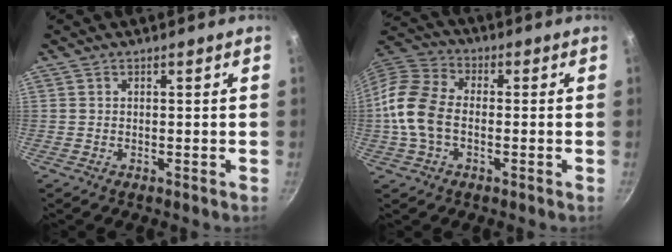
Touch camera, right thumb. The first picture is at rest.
{"total": 12.2, "force": [-1.6, 8.0, 9.1], "torque": [-0.173, 0.031, -0.050]}